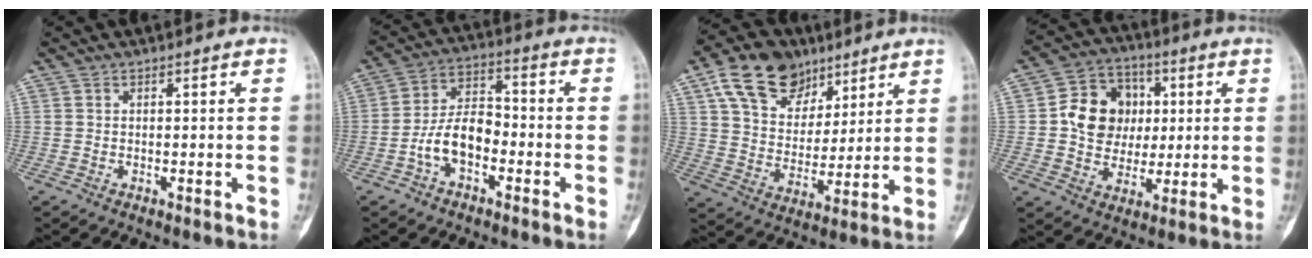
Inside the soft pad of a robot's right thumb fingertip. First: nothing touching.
{"total": 9.4, "force": [-3.2, 5.6, 6.8], "torque": [-0.111, 0.041, -0.068]}
{"total": 16.8, "force": [9.7, 11.1, 8.1], "torque": [-0.104, -0.021, 0.174]}
{"total": 13.2, "force": [1.9, 11.1, 6.8], "torque": [-0.069, 0.008, 0.029]}